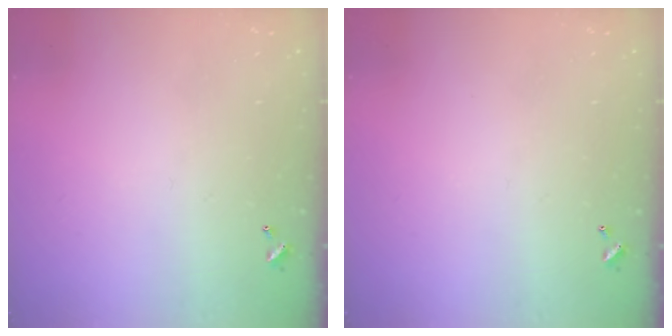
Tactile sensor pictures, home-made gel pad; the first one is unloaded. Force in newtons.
{"total": 0.0}